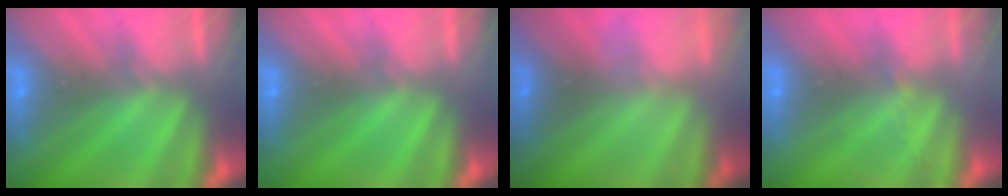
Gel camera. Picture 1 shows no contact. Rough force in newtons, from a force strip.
{"total": 0.0}
{"total": 2.4}
{"total": 2.1}